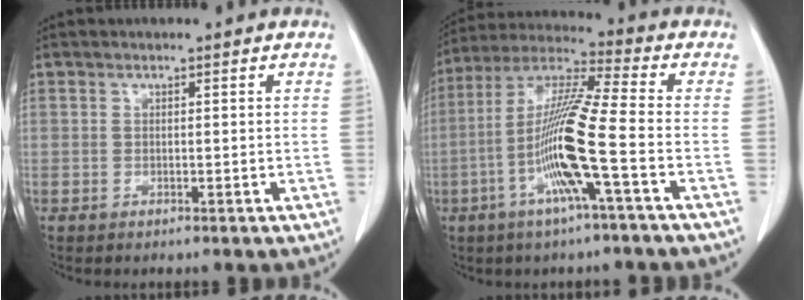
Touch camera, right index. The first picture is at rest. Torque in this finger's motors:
{"motor_torque": [2.14, 0.00, 0.50, 0.21]}